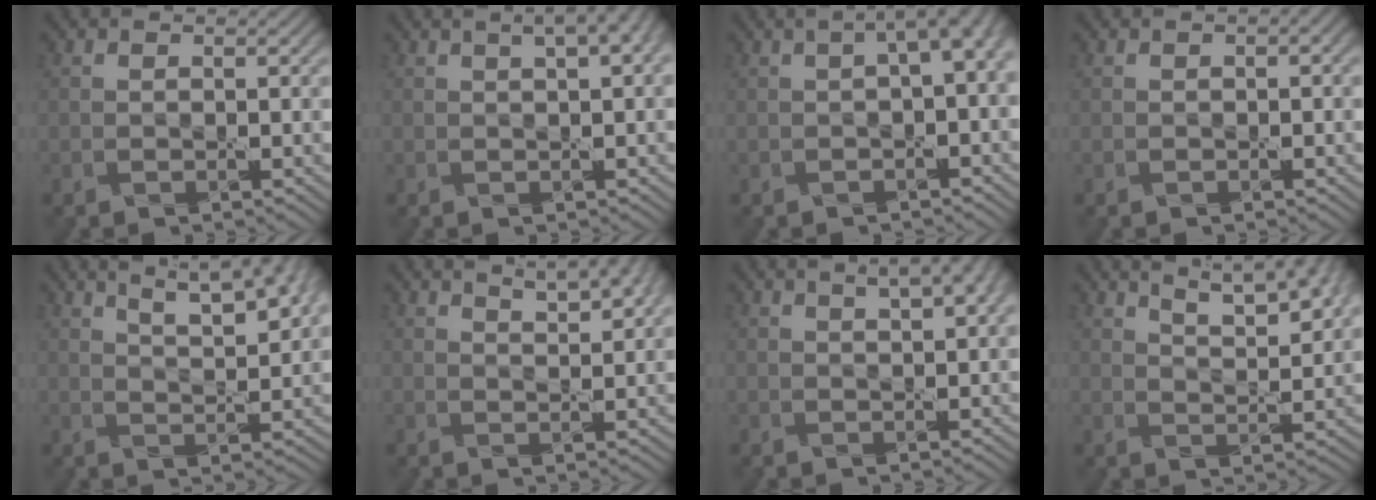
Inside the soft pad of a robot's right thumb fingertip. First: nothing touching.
{"total": 5.6, "force": [2.6, 2.1, 4.5], "torque": [-0.047, 0.022, 0.019]}
{"total": 4.4, "force": [0.6, 1.4, 4.1], "torque": [-0.048, 0.013, 0.009]}
{"total": 1.1, "force": [0.1, 0.6, 0.9], "torque": [-0.010, 0.004, 0.002]}
{"total": 11.2, "force": [6.9, 3.8, 7.9], "torque": [-0.118, 0.024, 0.089]}
{"total": 6.5, "force": [4.2, 2.0, 4.5], "torque": [-0.063, 0.013, 0.053]}
{"total": 6.6, "force": [3.5, 2.3, 5.1], "torque": [-0.059, 0.024, 0.031]}
{"total": 10.3, "force": [6.8, 3.3, 7.0], "torque": [-0.107, 0.019, 0.089]}